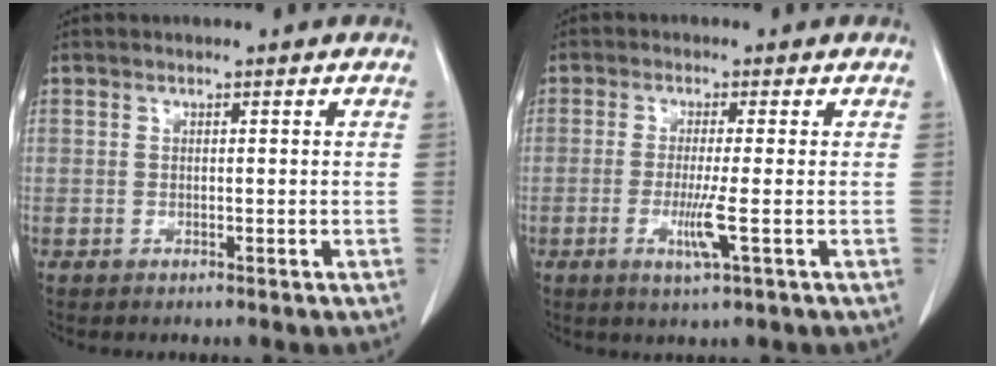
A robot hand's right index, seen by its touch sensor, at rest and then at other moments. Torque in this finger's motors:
{"motor_torque": [0.00, 0.15, 0.01, 0.05]}